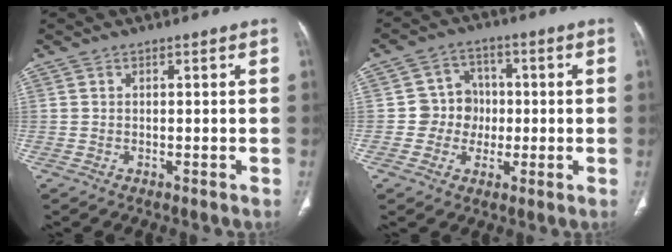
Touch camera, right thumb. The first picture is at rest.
{"total": 6.9, "force": [-0.7, 6.6, 1.8], "torque": [0.018, 0.020, -0.019]}